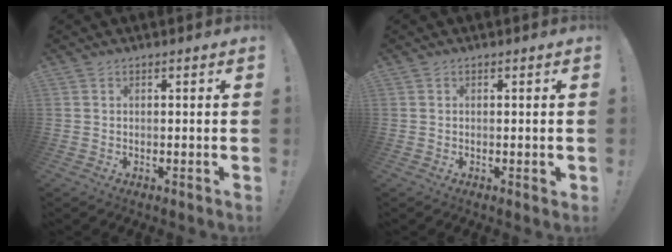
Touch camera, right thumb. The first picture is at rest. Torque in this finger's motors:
{"motor_torque": [0.18, -0.13, 0.15, -0.21, 0.00]}